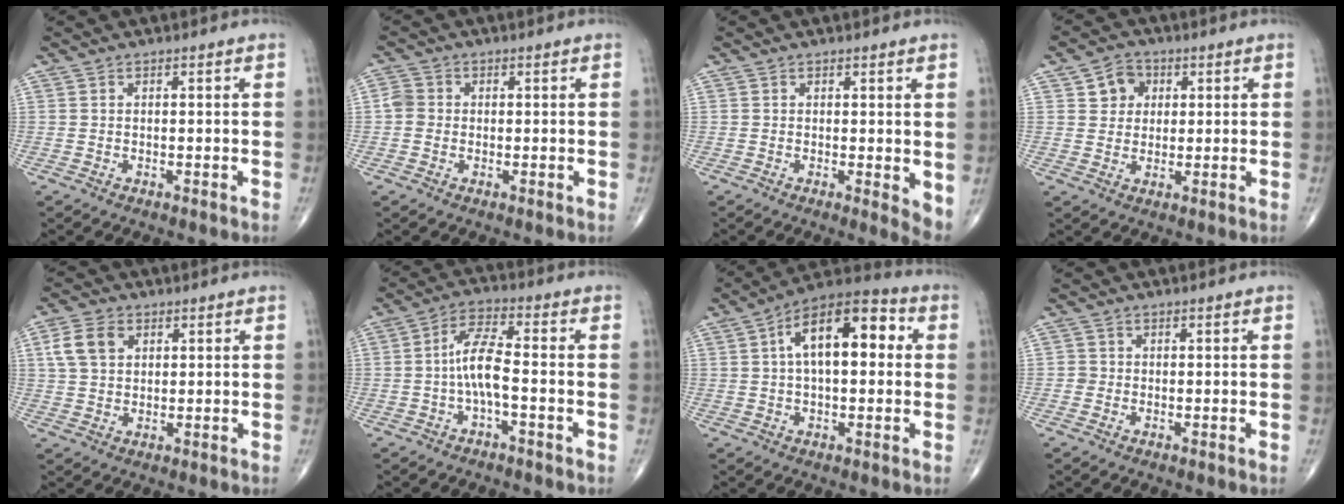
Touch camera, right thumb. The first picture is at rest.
{"total": 2.8, "force": [-0.2, 2.5, 1.1], "torque": [-0.017, 0.006, -0.011]}
{"total": 3.8, "force": [0.5, 1.3, 3.6], "torque": [-0.047, -0.012, 0.006]}
{"total": 5.3, "force": [1.8, 4.6, 2.0], "torque": [-0.003, -0.001, 0.025]}
{"total": 6.7, "force": [2.3, 4.7, 4.1], "torque": [-0.073, 0.004, 0.044]}
{"total": 7.1, "force": [-1.5, 2.1, 6.6], "torque": [-0.133, 0.027, -0.033]}
{"total": 15.3, "force": [2.8, 7.5, 13.1], "torque": [-0.195, 0.035, 0.036]}
{"total": 1.0, "force": [-0.3, 0.9, 0.0], "torque": [0.003, 0.005, -0.009]}